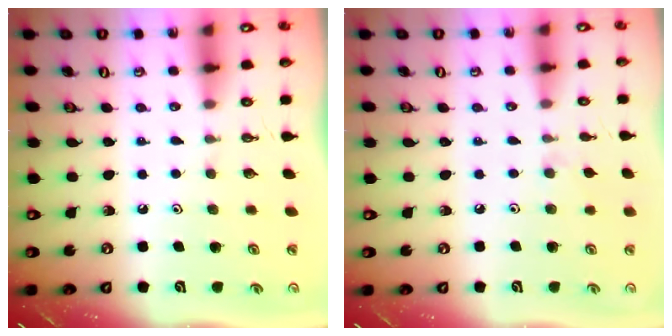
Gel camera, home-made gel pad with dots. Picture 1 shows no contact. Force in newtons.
{"total": 3.8, "press": 3.8, "slide": 0.7}